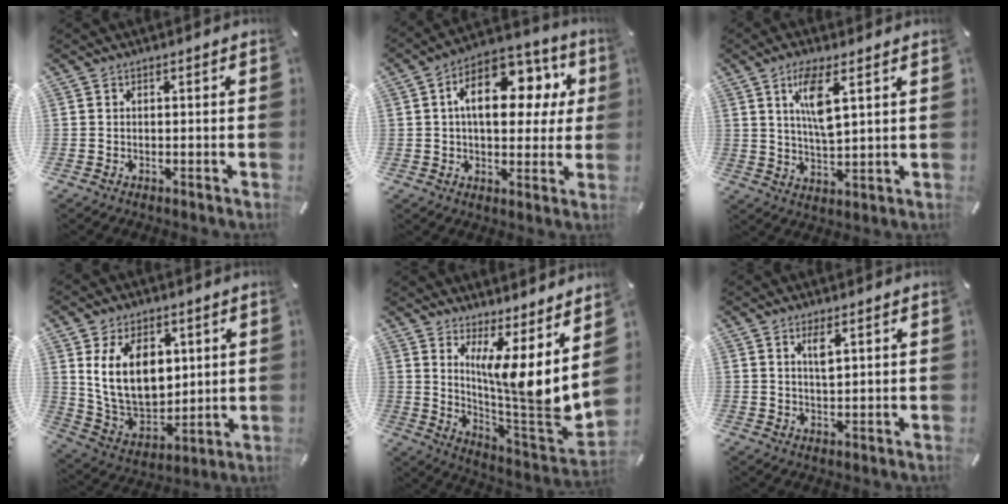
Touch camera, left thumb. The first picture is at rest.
{"total": 15.9, "force": [4.6, 9.8, 11.6], "torque": [-0.179, -0.008, 0.082]}
{"total": 8.7, "force": [4.0, 2.5, 7.3], "torque": [-0.134, -0.007, 0.066]}
{"total": 15.5, "force": [5.2, 10.7, 9.9], "torque": [-0.205, -0.017, 0.097]}
{"total": 11.2, "force": [4.2, 0.2, 10.4], "torque": [-0.163, -0.086, 0.063]}
{"total": 3.3, "force": [1.9, 0.8, 2.6], "torque": [-0.057, 0.002, 0.033]}